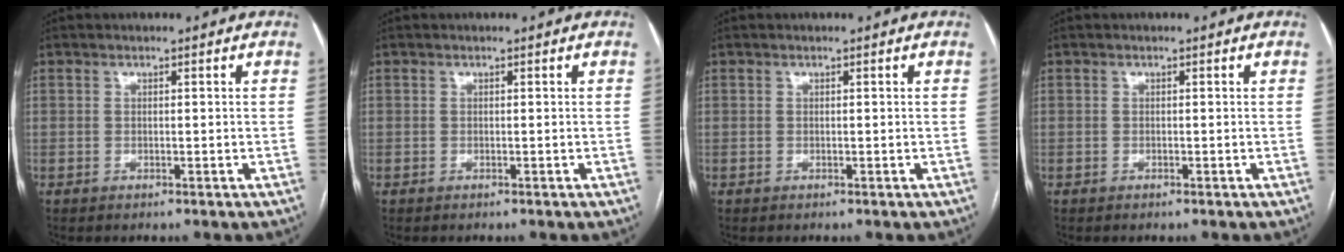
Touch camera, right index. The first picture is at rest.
{"total": 0.0}
{"total": 0.0}
{"total": 0.0}